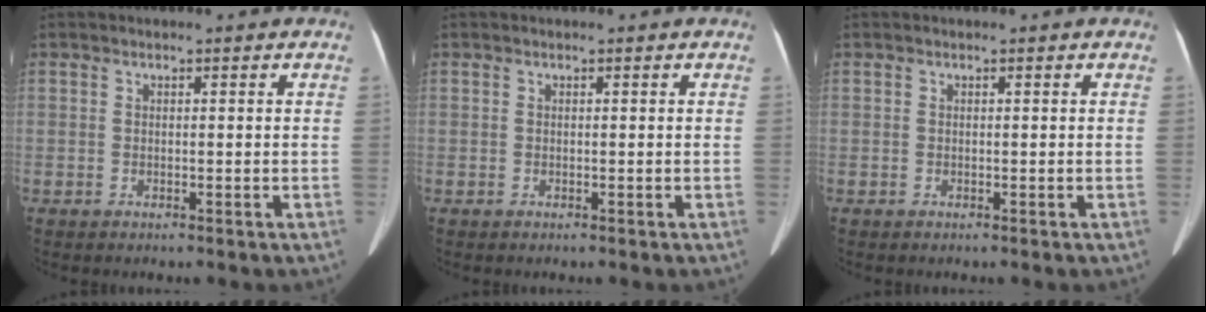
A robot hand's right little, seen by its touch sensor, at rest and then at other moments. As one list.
[{"total": 0.0}, {"total": 0.0}]